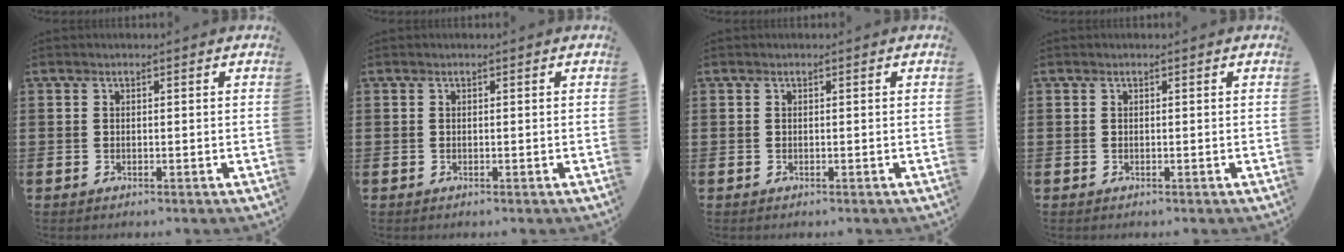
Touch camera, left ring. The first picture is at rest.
{"total": 0.0}
{"total": 0.0}
{"total": 0.0}